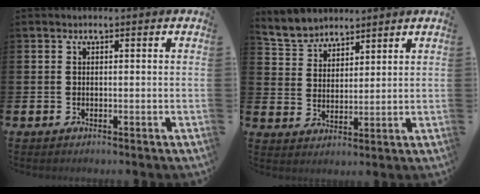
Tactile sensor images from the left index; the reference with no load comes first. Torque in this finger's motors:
{"motor_torque": [1.98, -0.15, 0.17, 0.04]}